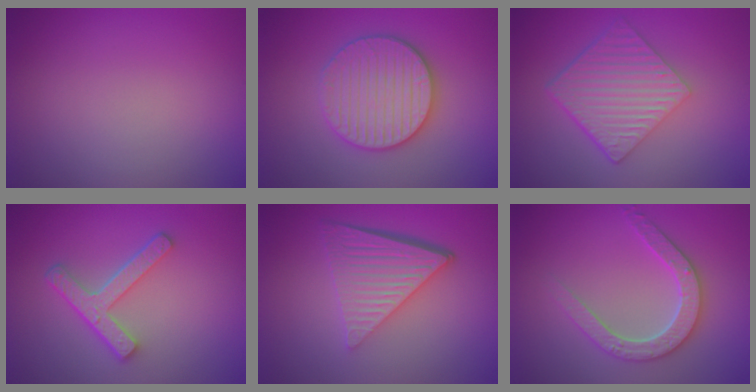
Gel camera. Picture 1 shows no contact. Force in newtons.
{"total": 5.7, "press": 5.6, "slide": 1.1}
{"total": 6.3, "press": 4.3, "slide": 4.6}
{"total": 4.2, "press": 3.2, "slide": 2.8}
{"total": 6.6, "press": 4.4, "slide": 4.9}
{"total": 3.3, "press": 3.3, "slide": 0.6}